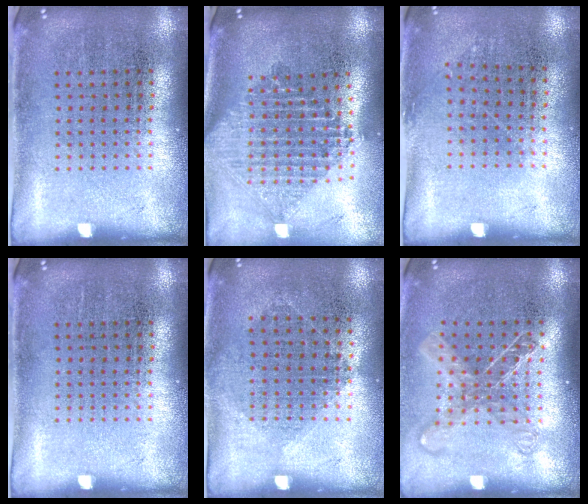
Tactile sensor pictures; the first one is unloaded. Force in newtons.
{"total": 2.2, "press": 1.7, "slide": 1.4}
{"total": 0.8, "press": 0.6, "slide": 0.5}
{"total": 0.0}
{"total": 1.0, "press": 0.9, "slide": 0.4}
{"total": 1.5, "press": 1.2, "slide": 0.9}